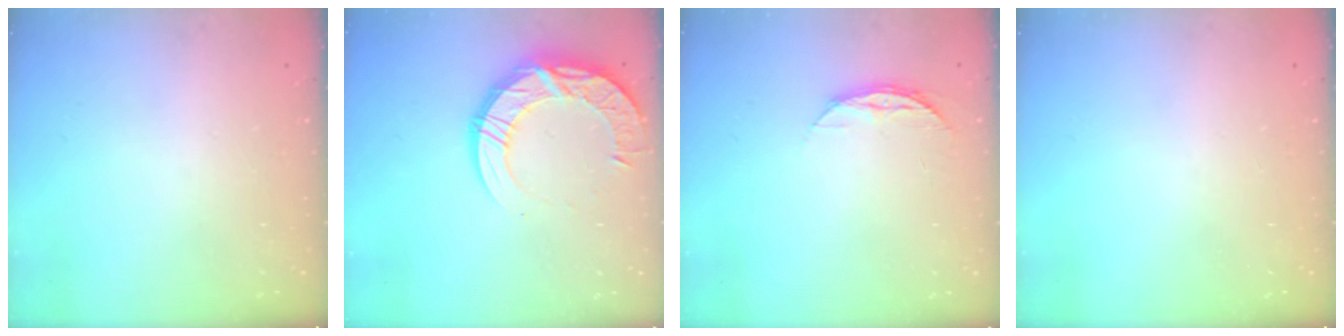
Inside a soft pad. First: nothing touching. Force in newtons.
{"total": 19.5, "press": 19.4, "slide": 1.5}
{"total": 7.3, "press": 7.3, "slide": 0.6}
{"total": 0.0}